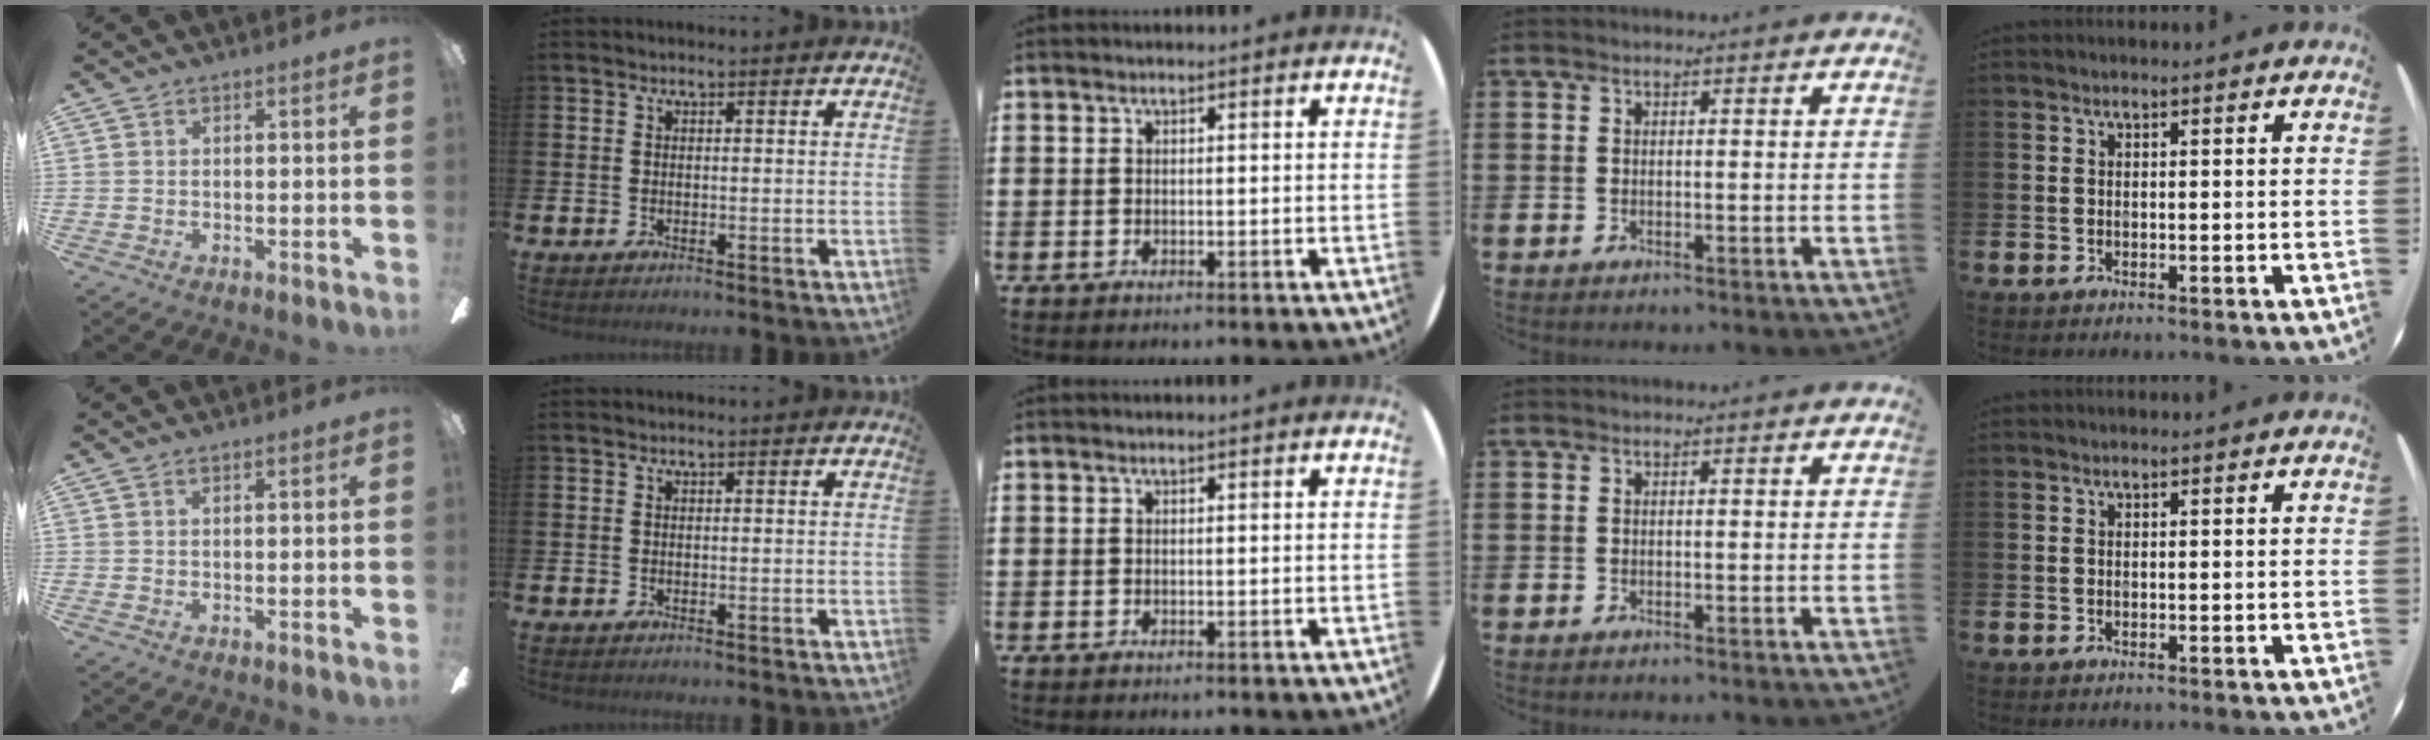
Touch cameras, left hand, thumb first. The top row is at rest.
{}